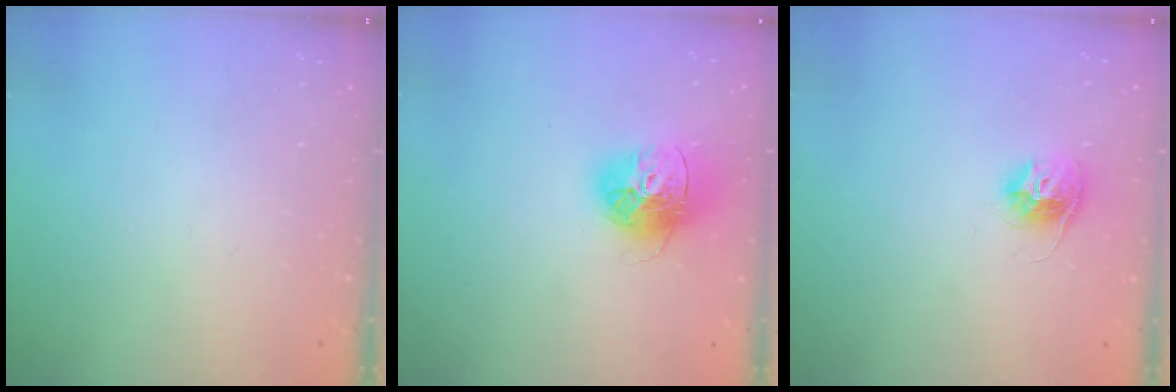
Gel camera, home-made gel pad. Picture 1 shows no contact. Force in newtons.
{"total": 14.9, "press": 14.9, "slide": 1.6}
{"total": 10.0, "press": 10.0, "slide": 0.6}